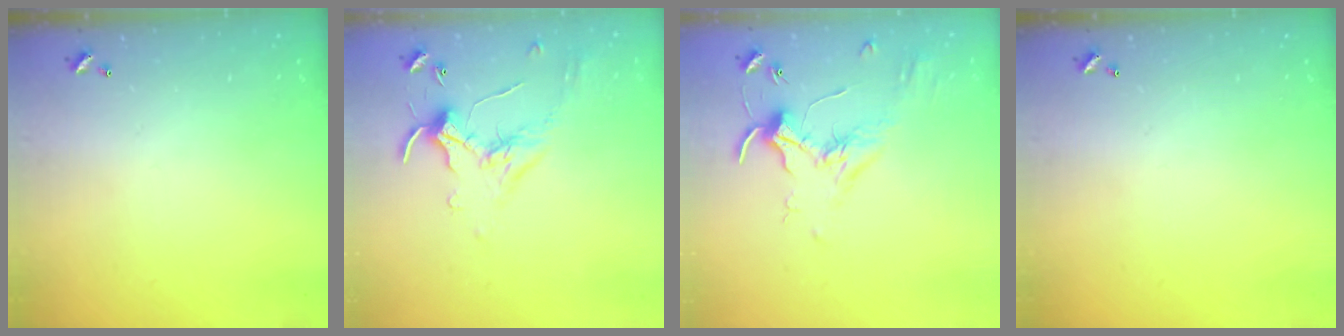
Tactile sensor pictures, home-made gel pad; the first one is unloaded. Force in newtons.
{"total": 0.0}
{"total": 1.6, "press": 1.6, "slide": 0.4}
{"total": 0.0}